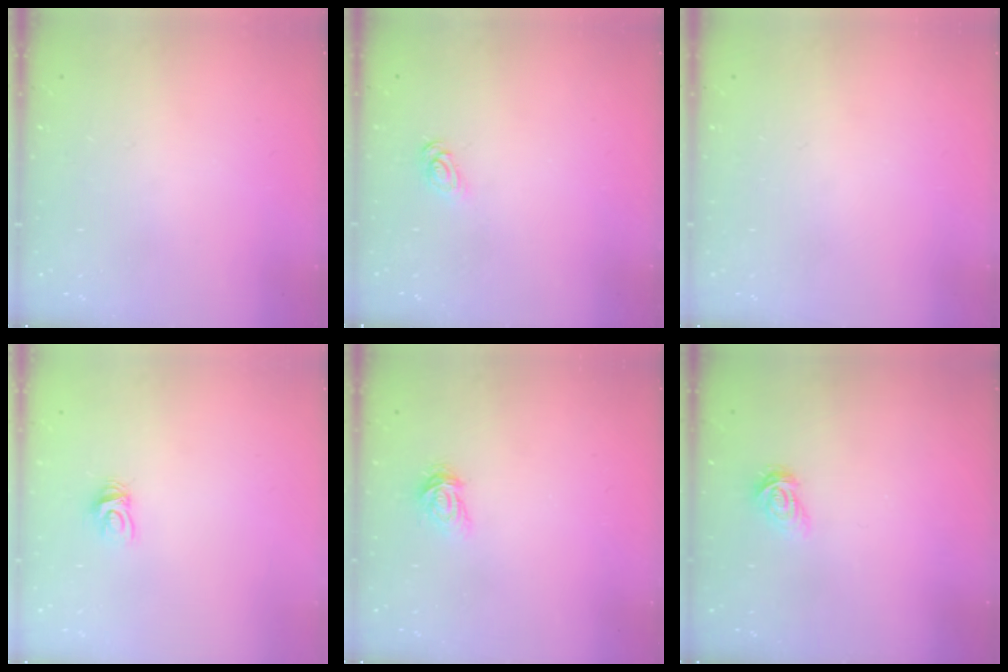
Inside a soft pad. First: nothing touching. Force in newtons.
{"total": 3.3, "press": 3.3, "slide": 0.3}
{"total": 0.0}
{"total": 4.6, "press": 4.6, "slide": 0.2}
{"total": 3.4, "press": 3.4, "slide": 0.4}
{"total": 4.7, "press": 4.7, "slide": 0.4}